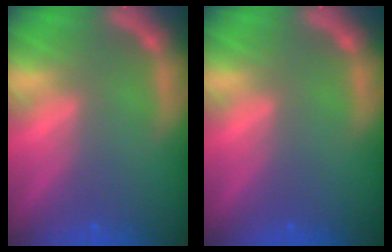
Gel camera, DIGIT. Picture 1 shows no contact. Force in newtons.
{"total": 0.0}